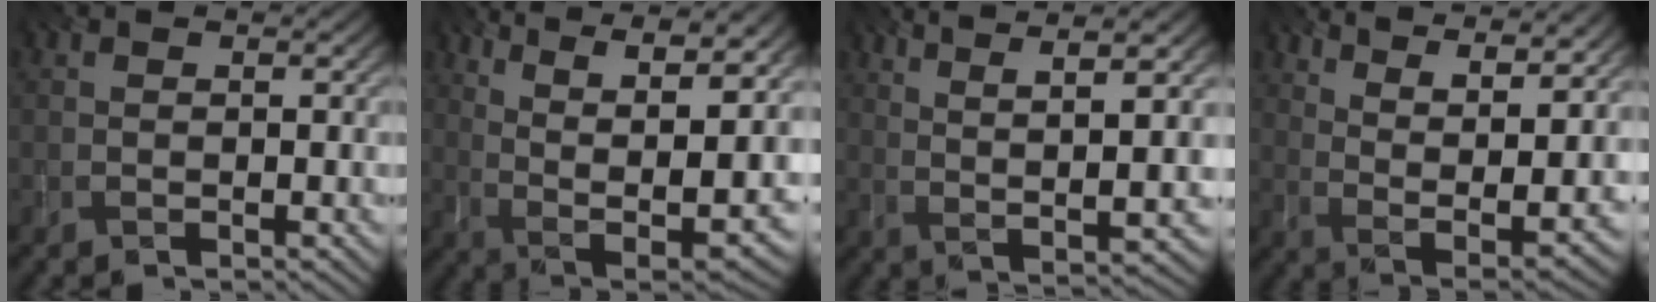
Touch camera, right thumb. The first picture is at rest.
{"total": 15.6, "force": [7.1, 6.0, 12.5], "torque": [-0.220, 0.025, 0.123]}
{"total": 8.9, "force": [4.7, 1.1, 7.5], "torque": [-0.137, 0.010, 0.078]}
{"total": 14.0, "force": [9.0, 4.4, 9.7], "torque": [-0.175, 0.005, 0.135]}